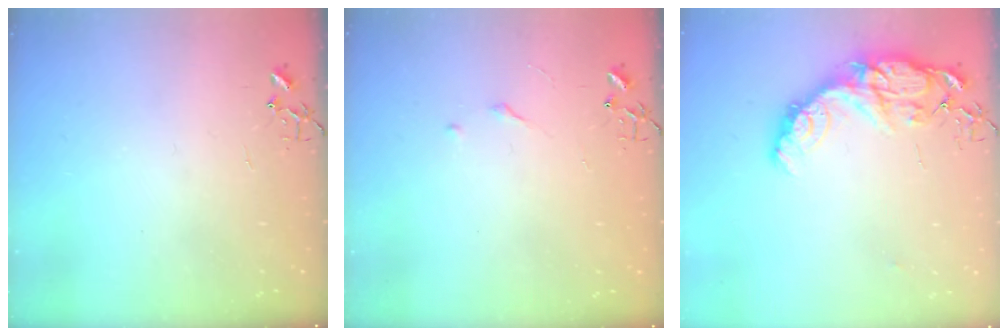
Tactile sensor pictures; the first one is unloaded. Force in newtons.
{"total": 2.7, "press": 2.7, "slide": 0.4}
{"total": 17.2, "press": 17.1, "slide": 1.2}